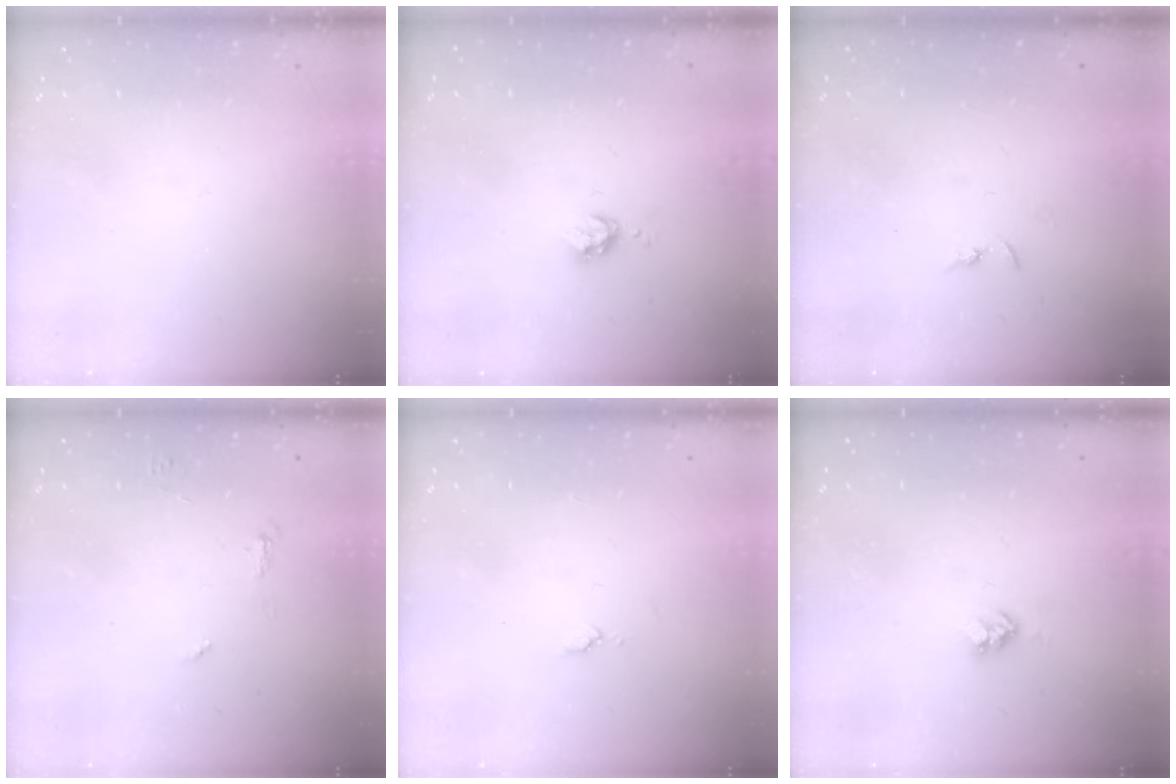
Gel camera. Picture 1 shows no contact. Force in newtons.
{"total": 4.2, "press": 4.1, "slide": 0.4}
{"total": 3.3, "press": 3.2, "slide": 0.4}
{"total": 5.6, "press": 5.6, "slide": 0.4}
{"total": 3.6, "press": 3.6, "slide": 0.4}
{"total": 3.9, "press": 3.9, "slide": 0.4}